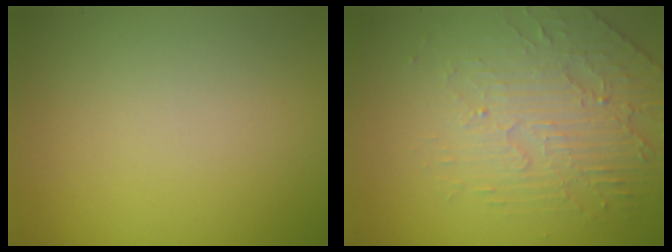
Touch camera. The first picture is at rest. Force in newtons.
{"total": 4.7, "press": 3.5, "slide": 3.1}